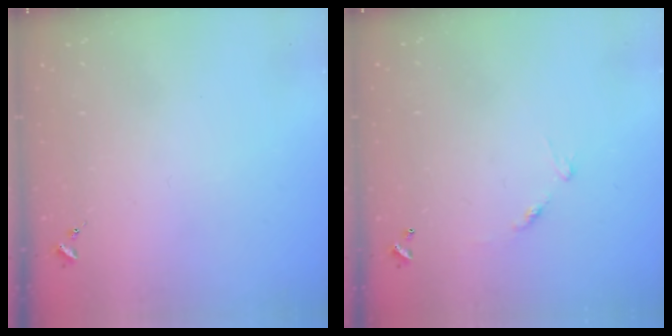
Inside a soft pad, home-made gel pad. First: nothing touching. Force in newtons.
{"total": 7.0, "press": 7.0, "slide": 0.5}